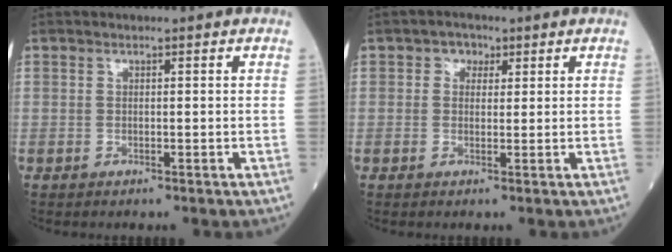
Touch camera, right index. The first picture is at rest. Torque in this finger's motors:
{"motor_torque": [0.04, 0.01, 0.00, 0.02]}